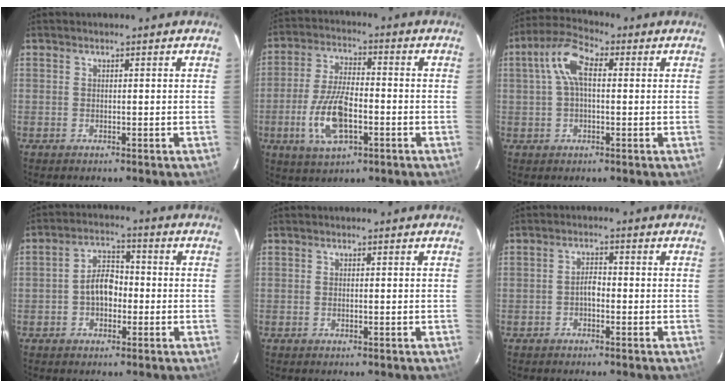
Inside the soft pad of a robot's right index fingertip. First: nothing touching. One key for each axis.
{"total": 11.8, "fx": -3.7, "fy": 4.9, "fz": 10.1, "tx": -0.213, "ty": -0.004, "tz": -0.067}
{"total": 6.9, "fx": 0.9, "fy": 3.3, "fz": 6.0, "tx": -0.125, "ty": 0.024, "tz": 0.016}
{"total": 6.1, "fx": -1.2, "fy": 4.0, "fz": 4.5, "tx": -0.081, "ty": 0.020, "tz": -0.018}
{"total": 0.0}
{"total": 2.0, "fx": -0.9, "fy": 1.0, "fz": 1.5, "tx": -0.030, "ty": 0.008, "tz": -0.018}